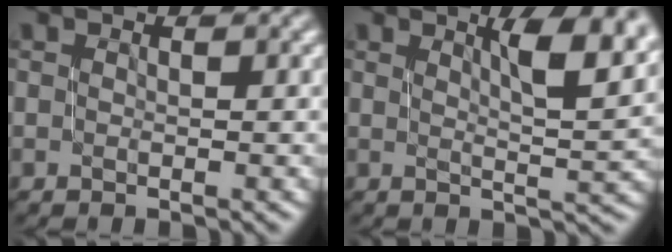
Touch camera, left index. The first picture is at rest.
{"total": 6.4, "force": [2.9, 1.6, 5.6], "torque": [-0.062, 0.003, 0.044]}